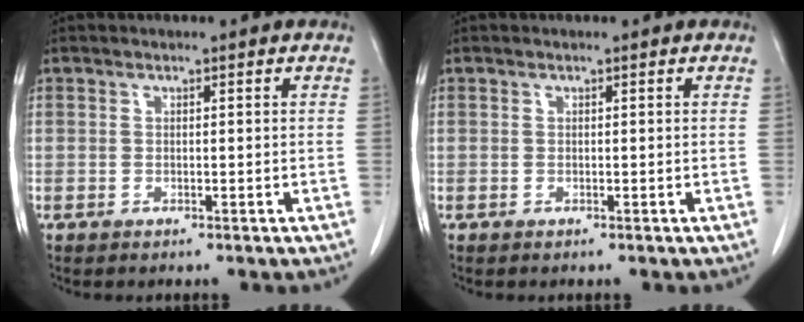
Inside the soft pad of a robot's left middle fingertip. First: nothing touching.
{"total": 0.0}